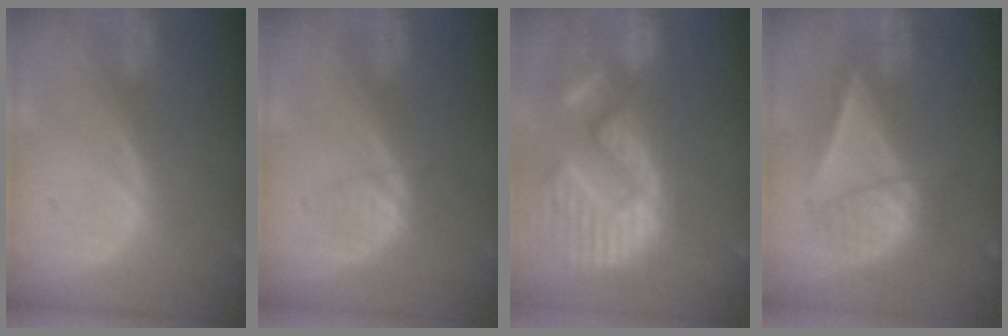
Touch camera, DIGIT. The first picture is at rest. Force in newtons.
{"total": 2.1, "press": 2.1, "slide": 0.3}
{"total": 15.4, "press": 12.8, "slide": 8.6}
{"total": 6.6, "press": 6.6, "slide": 0.5}